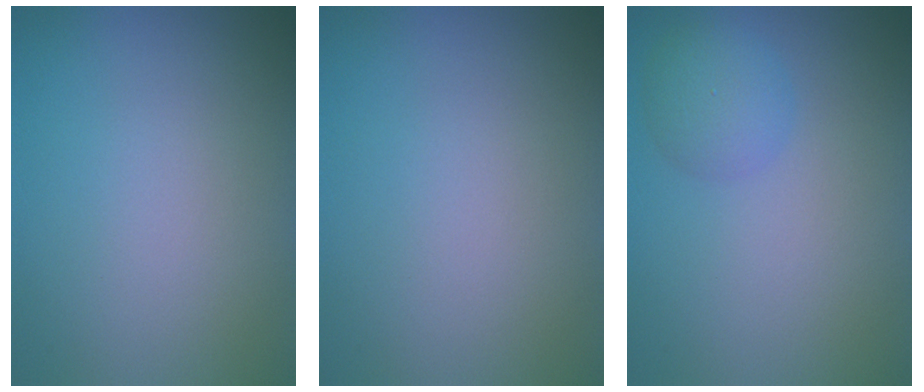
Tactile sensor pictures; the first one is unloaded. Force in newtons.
{"total": 0.0}
{"total": 2.5, "press": 2.5, "slide": 0.1}